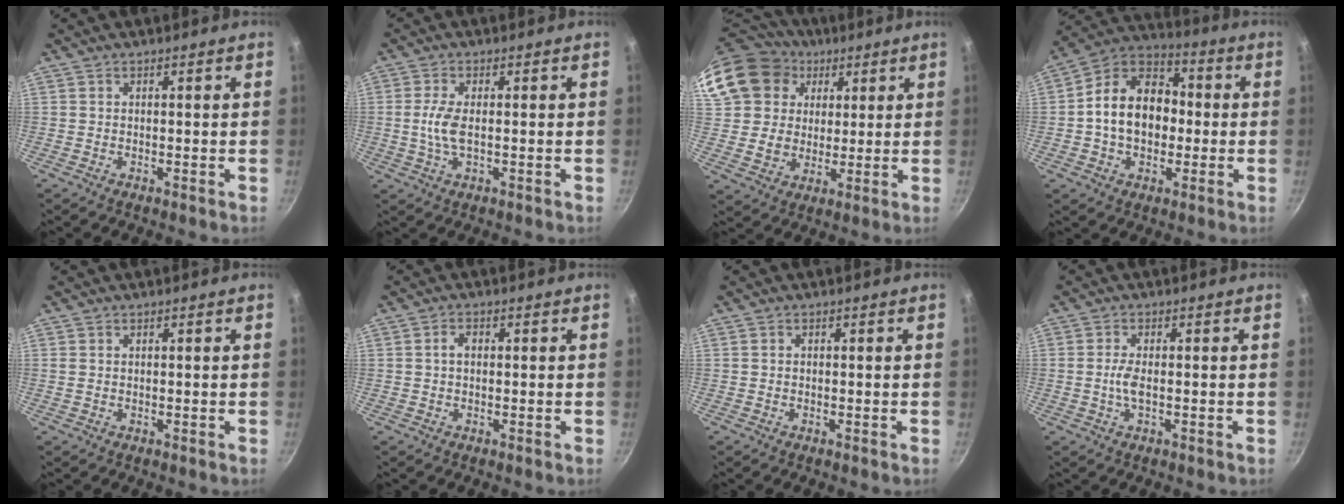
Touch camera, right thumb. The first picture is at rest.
{"total": 4.7, "force": [-0.3, 1.9, 4.3], "torque": [-0.100, 0.001, -0.009]}
{"total": 19.1, "force": [7.6, 16.0, 7.1], "torque": [-0.129, 0.015, 0.145]}
{"total": 15.0, "force": [-0.7, 11.0, 10.1], "torque": [-0.130, 0.036, -0.030]}
{"total": 0.5, "force": [0.1, 0.4, 0.3], "torque": [-0.006, 0.001, 0.002]}
{"total": 1.8, "force": [0.0, 1.2, 1.3], "torque": [-0.018, 0.007, -0.001]}
{"total": 0.0}
{"total": 2.9, "force": [-0.5, 1.1, 2.7], "torque": [-0.063, 0.004, -0.014]}